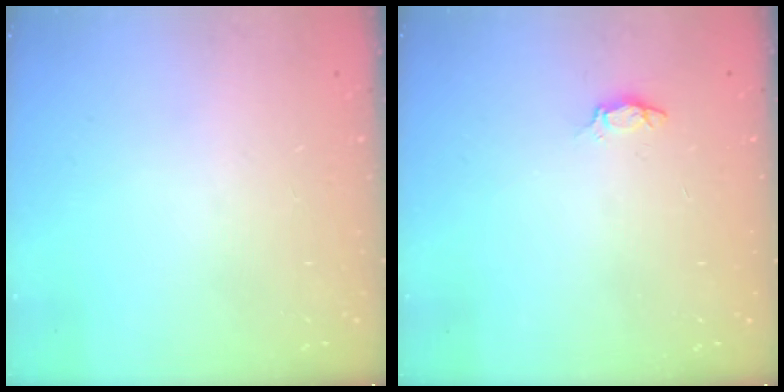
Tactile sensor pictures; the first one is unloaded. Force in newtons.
{"total": 3.1, "press": 3.1, "slide": 0.4}